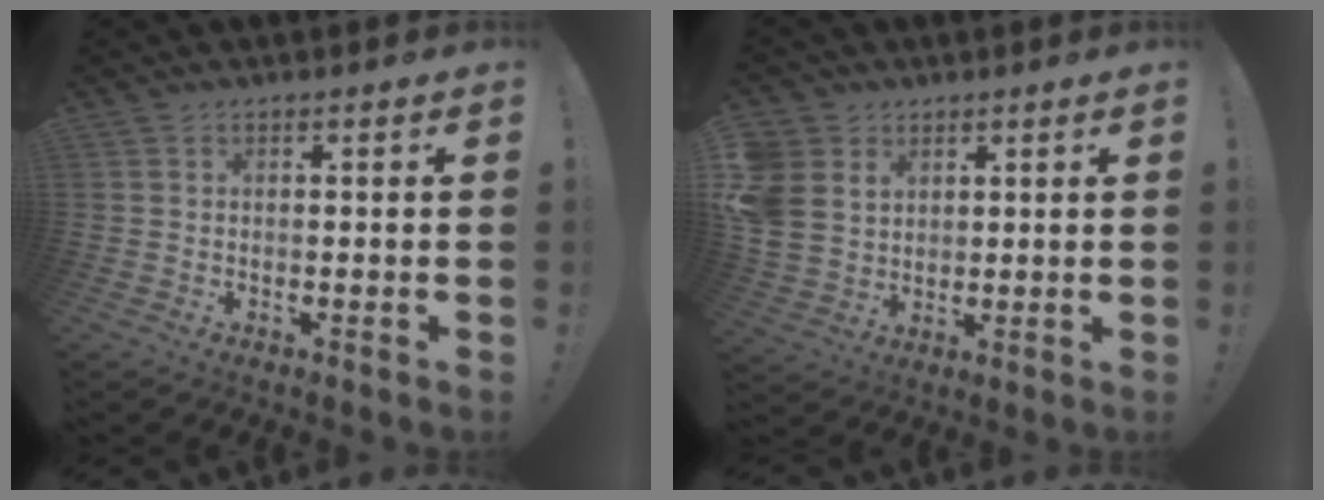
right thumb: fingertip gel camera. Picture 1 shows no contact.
{"total": 9.1, "force": [3.0, 7.8, 3.6], "torque": [-0.086, -0.016, 0.062]}